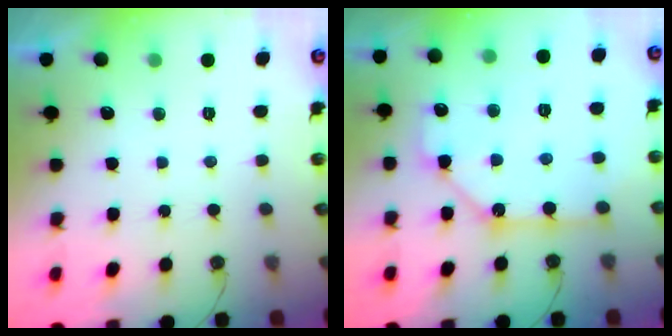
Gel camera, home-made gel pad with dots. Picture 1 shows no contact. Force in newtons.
{"total": 11.2, "press": 11.2, "slide": 1.2}